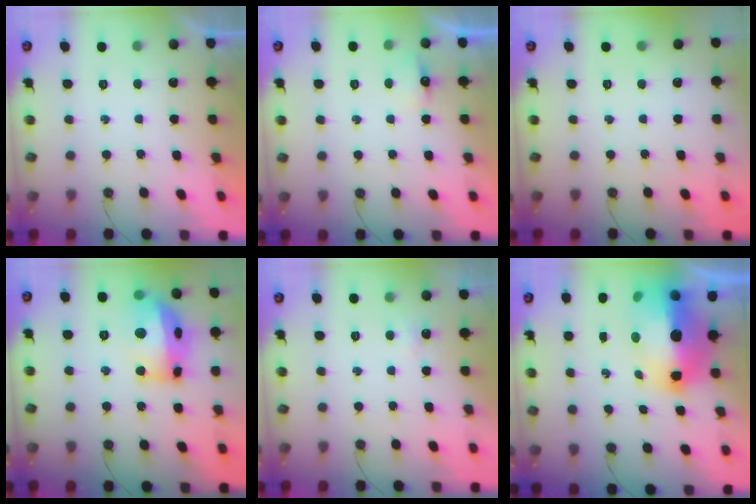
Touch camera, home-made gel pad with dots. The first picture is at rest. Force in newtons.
{"total": 4.3, "press": 4.2, "slide": 0.7}
{"total": 0.0}
{"total": 17.7, "press": 17.6, "slide": 2.1}
{"total": 2.8, "press": 2.7, "slide": 0.5}
{"total": 20.3, "press": 20.2, "slide": 2.1}